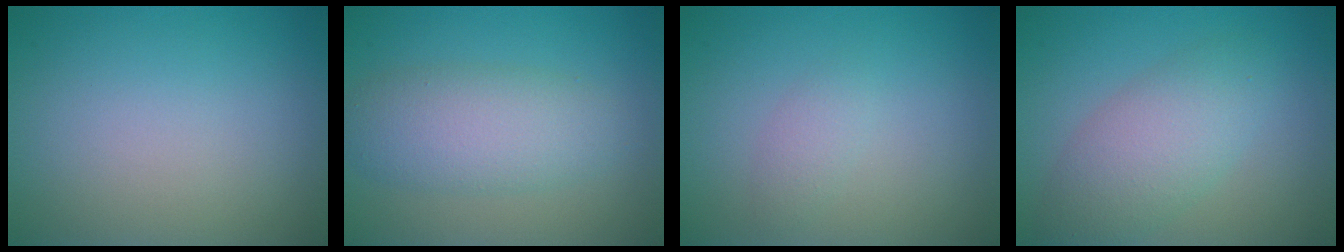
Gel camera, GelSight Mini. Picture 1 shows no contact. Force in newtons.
{"total": 4.9, "press": 4.9, "slide": 0.0}
{"total": 1.2, "press": 1.2, "slide": 0.1}
{"total": 4.6, "press": 4.6, "slide": 0.2}